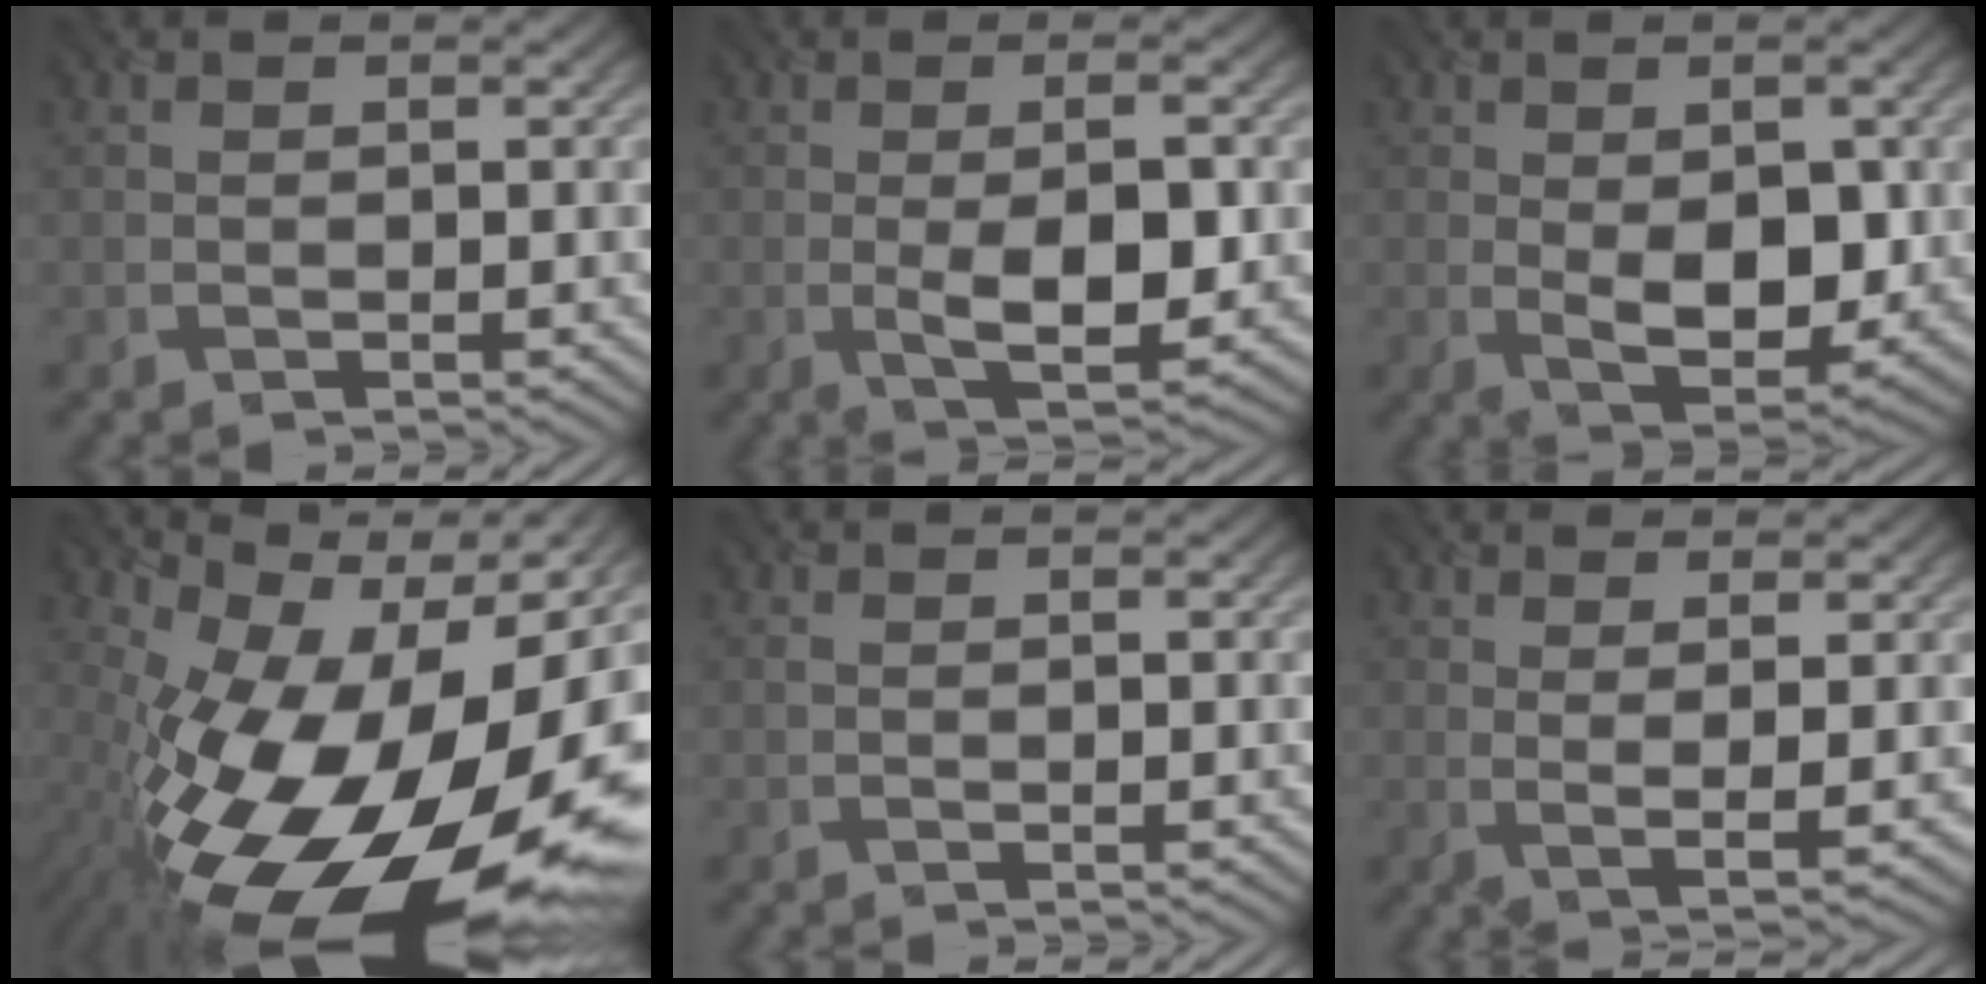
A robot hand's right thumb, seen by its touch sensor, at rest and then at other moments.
{"total": 6.8, "force": [-1.2, 2.2, 6.3], "torque": [-0.112, -0.007, -0.017]}
{"total": 6.9, "force": [-0.4, 3.8, 5.8], "torque": [-0.108, -0.017, 0.003]}
{"total": 20.3, "force": [-5.5, 10.7, 16.3], "torque": [-0.276, -0.024, -0.095]}
{"total": 0.0}
{"total": 3.2, "force": [1.3, 0.3, 2.9], "torque": [-0.056, -0.005, 0.027]}